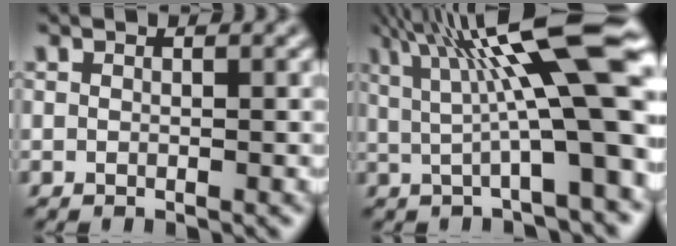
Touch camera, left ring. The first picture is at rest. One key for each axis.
{"total": 13.3, "fx": 3.5, "fy": 2.6, "fz": 12.6, "tx": -0.169, "ty": 0.010, "tz": 0.052}